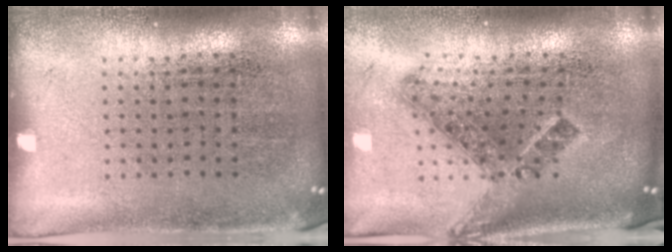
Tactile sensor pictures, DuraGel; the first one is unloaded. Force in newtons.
{"total": 1.6, "press": 1.1, "slide": 1.1}